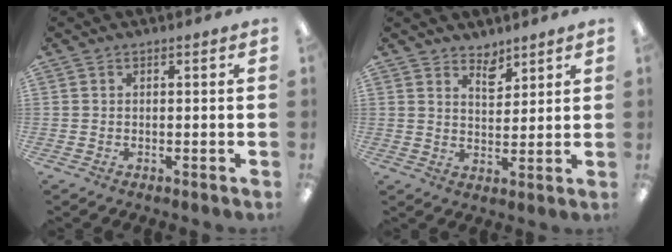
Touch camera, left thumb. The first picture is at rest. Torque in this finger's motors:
{"motor_torque": [-0.03, 0.02, -0.19, -0.33, -0.01]}